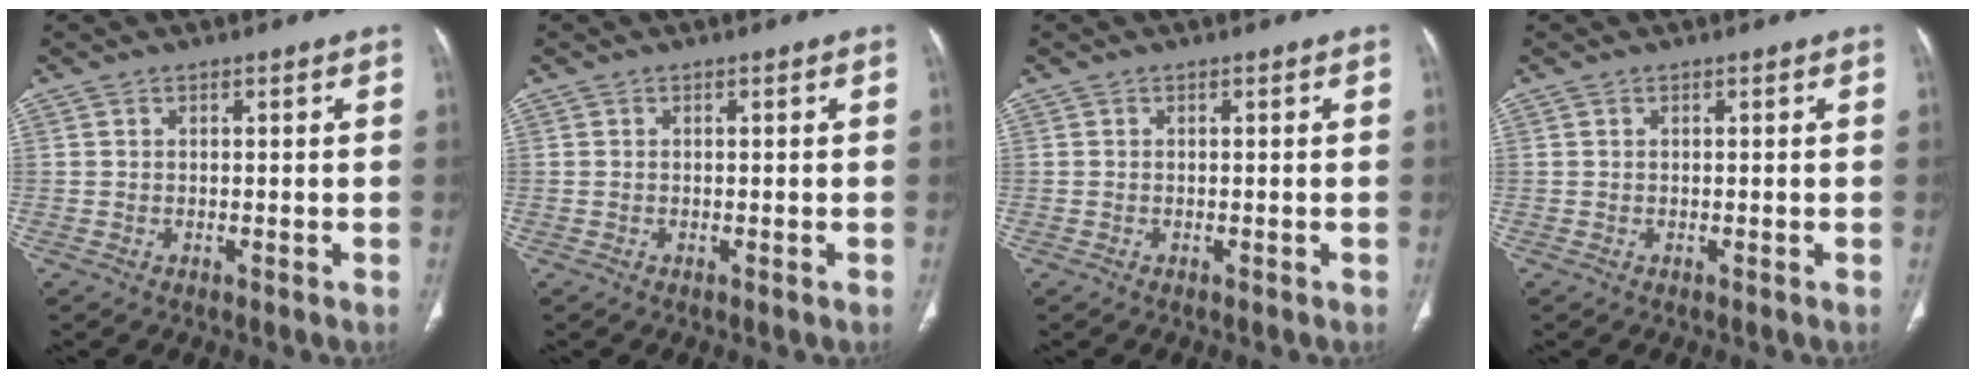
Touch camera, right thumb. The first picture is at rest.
{"total": 0.0}
{"total": 0.0}
{"total": 0.0}